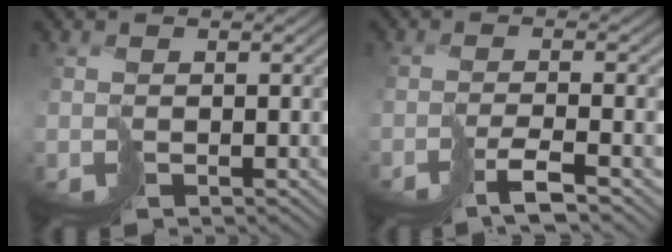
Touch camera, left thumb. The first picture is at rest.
{"total": 3.7, "force": [-2.4, -0.2, 2.8], "torque": [-0.035, 0.005, -0.047]}